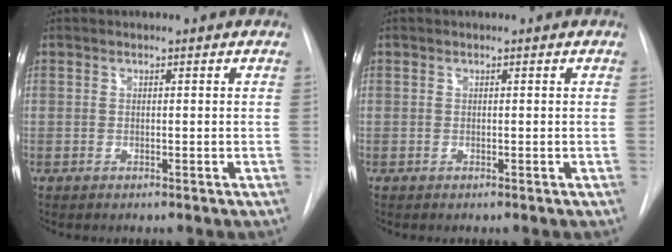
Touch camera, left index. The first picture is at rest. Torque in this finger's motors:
{"motor_torque": [-0.08, 0.17, 0.00, 0.00]}